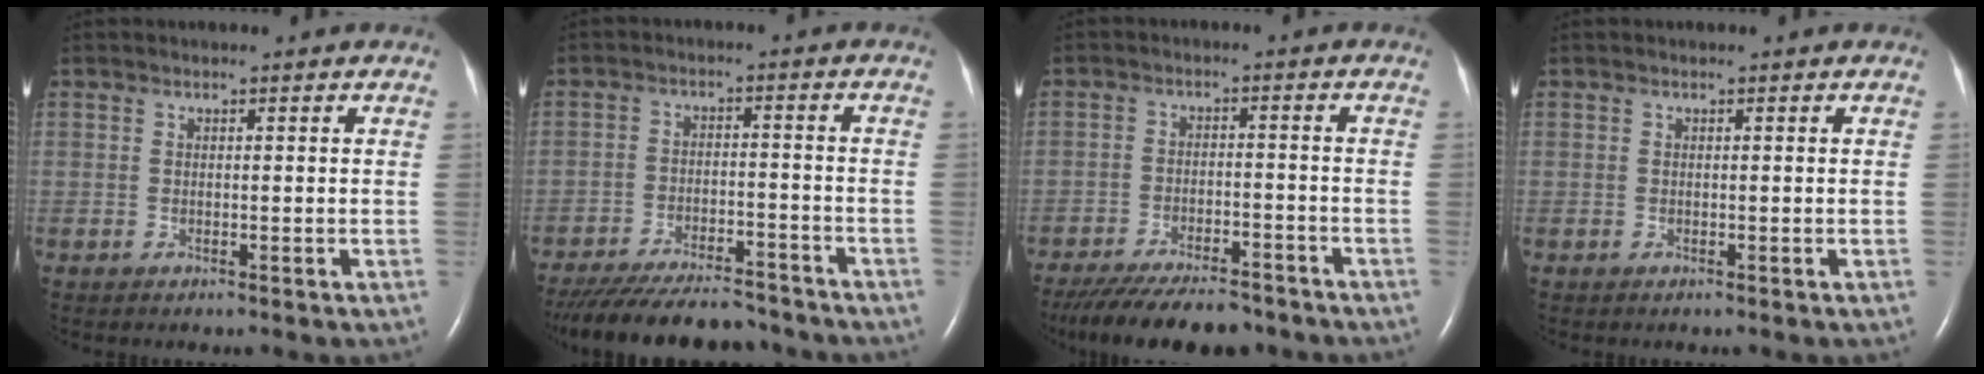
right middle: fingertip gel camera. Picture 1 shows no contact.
{"total": 17.3, "force": [-15.6, 3.6, 6.8], "torque": [-0.147, -0.023, -0.230]}
{"total": 15.2, "force": [-13.1, 3.9, 6.7], "torque": [-0.142, -0.021, -0.193]}
{"total": 0.0}